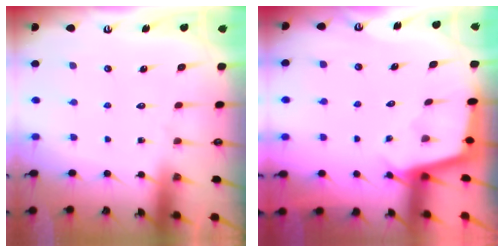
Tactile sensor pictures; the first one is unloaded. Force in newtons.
{"total": 2.5, "press": 2.5, "slide": 0.1}